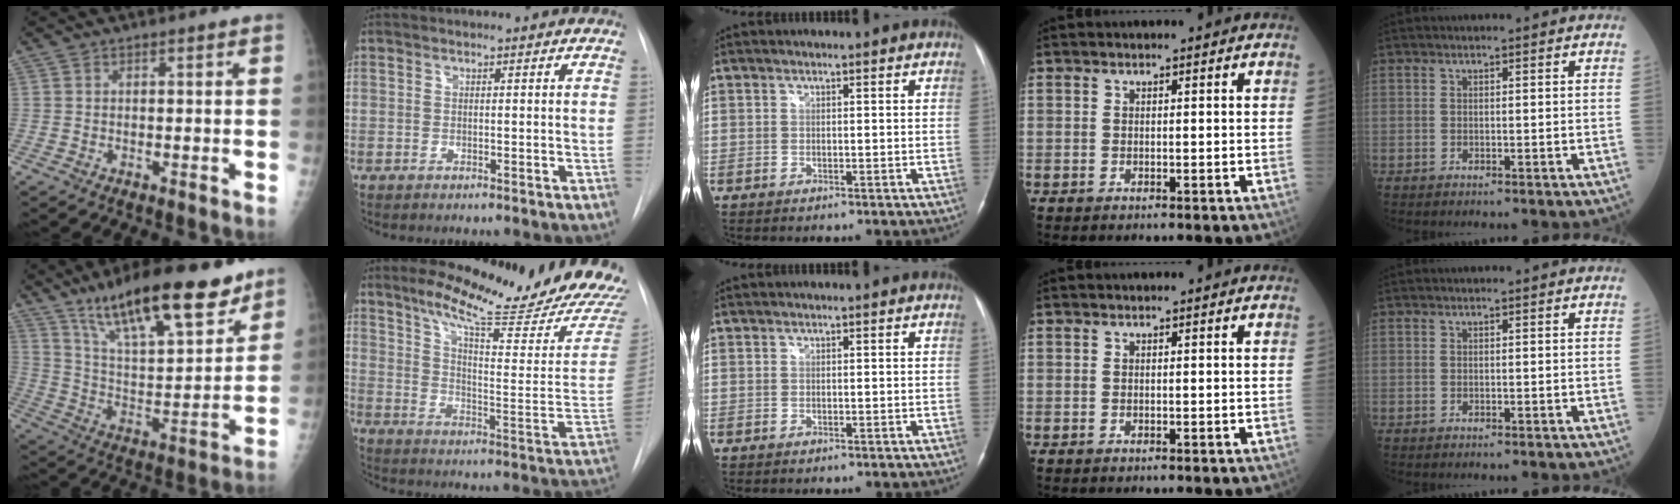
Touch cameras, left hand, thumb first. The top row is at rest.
{"thumb": {"total": 23.4, "force": [15.8, 7.2, 15.7], "torque": [-0.224, -0.061, 0.269]}, "index": {"total": 20.4, "force": [18.2, 0.4, 9.3], "torque": [-0.141, -0.094, 0.241]}}